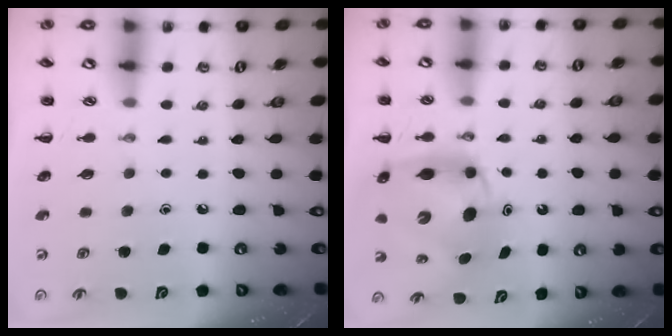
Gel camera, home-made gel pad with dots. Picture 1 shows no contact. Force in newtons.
{"total": 9.2, "press": 8.9, "slide": 2.5}